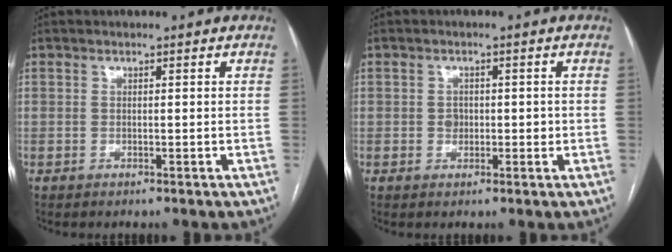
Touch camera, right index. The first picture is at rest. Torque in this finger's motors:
{"motor_torque": [0.47, 0.16, 0.00, 0.02]}